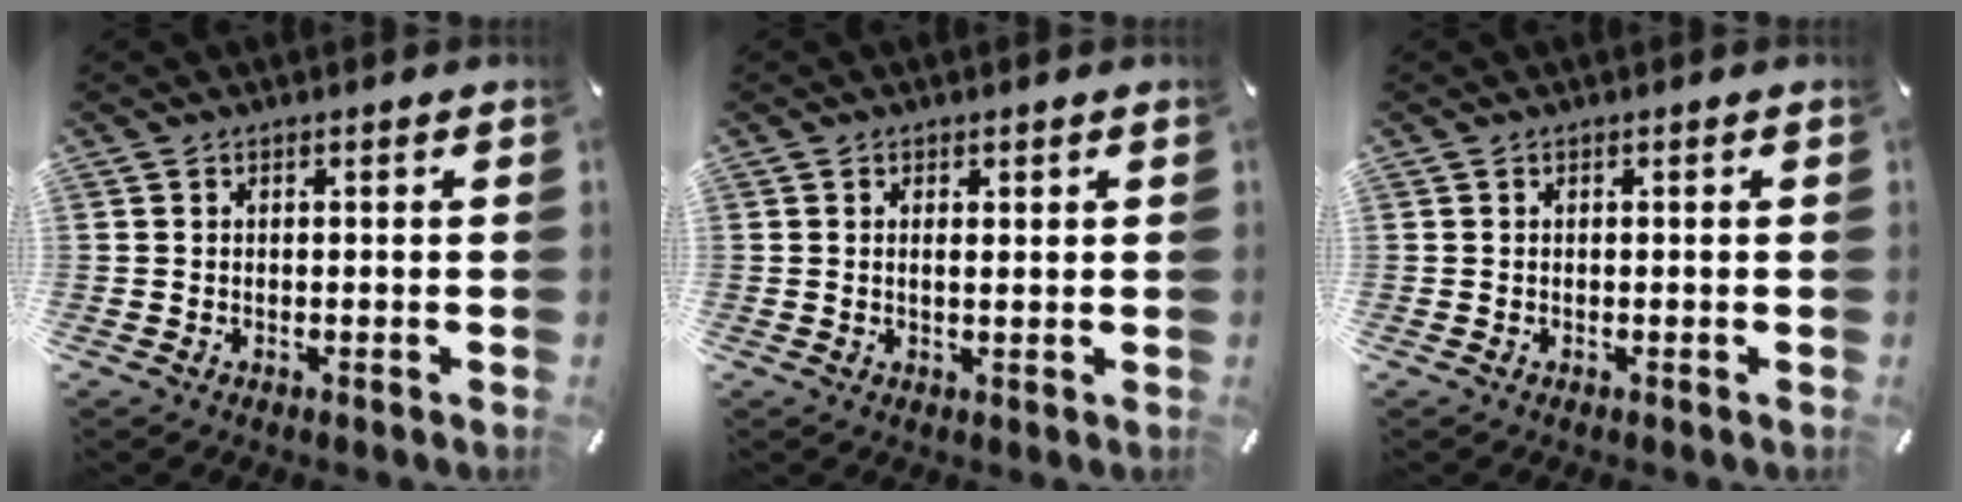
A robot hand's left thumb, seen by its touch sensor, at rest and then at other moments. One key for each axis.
{"total": 1.3, "fx": 0.5, "fy": 0.5, "fz": 1.1, "tx": -0.015, "ty": -0.002, "tz": 0.006}
{"total": 0.0}